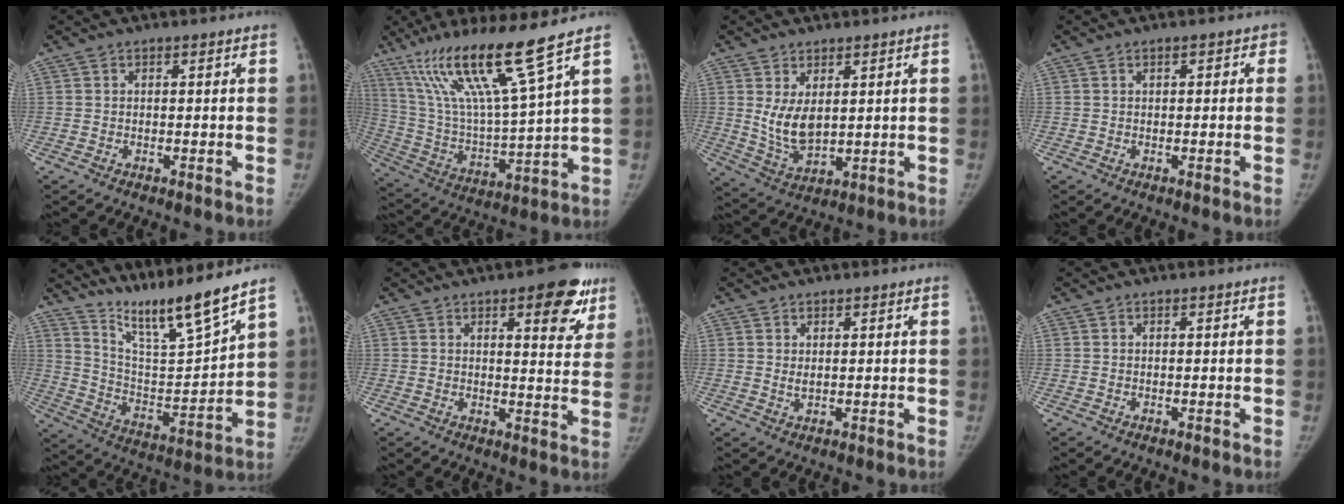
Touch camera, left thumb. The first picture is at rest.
{"total": 19.3, "force": [12.3, 0.3, 14.9], "torque": [-0.264, -0.061, 0.231]}
{"total": 7.3, "force": [2.0, 4.1, 5.7], "torque": [-0.099, -0.023, 0.056]}
{"total": 1.5, "force": [0.5, 1.0, 0.9], "torque": [0.003, 0.003, 0.002]}
{"total": 14.7, "force": [12.5, 0.1, 7.8], "torque": [-0.120, -0.082, 0.235]}
{"total": 11.6, "force": [6.5, 4.4, 8.6], "torque": [-0.062, -0.028, 0.078]}
{"total": 1.5, "force": [0.8, 0.7, 1.0], "torque": [-0.017, -0.008, 0.020]}
{"total": 0.0}